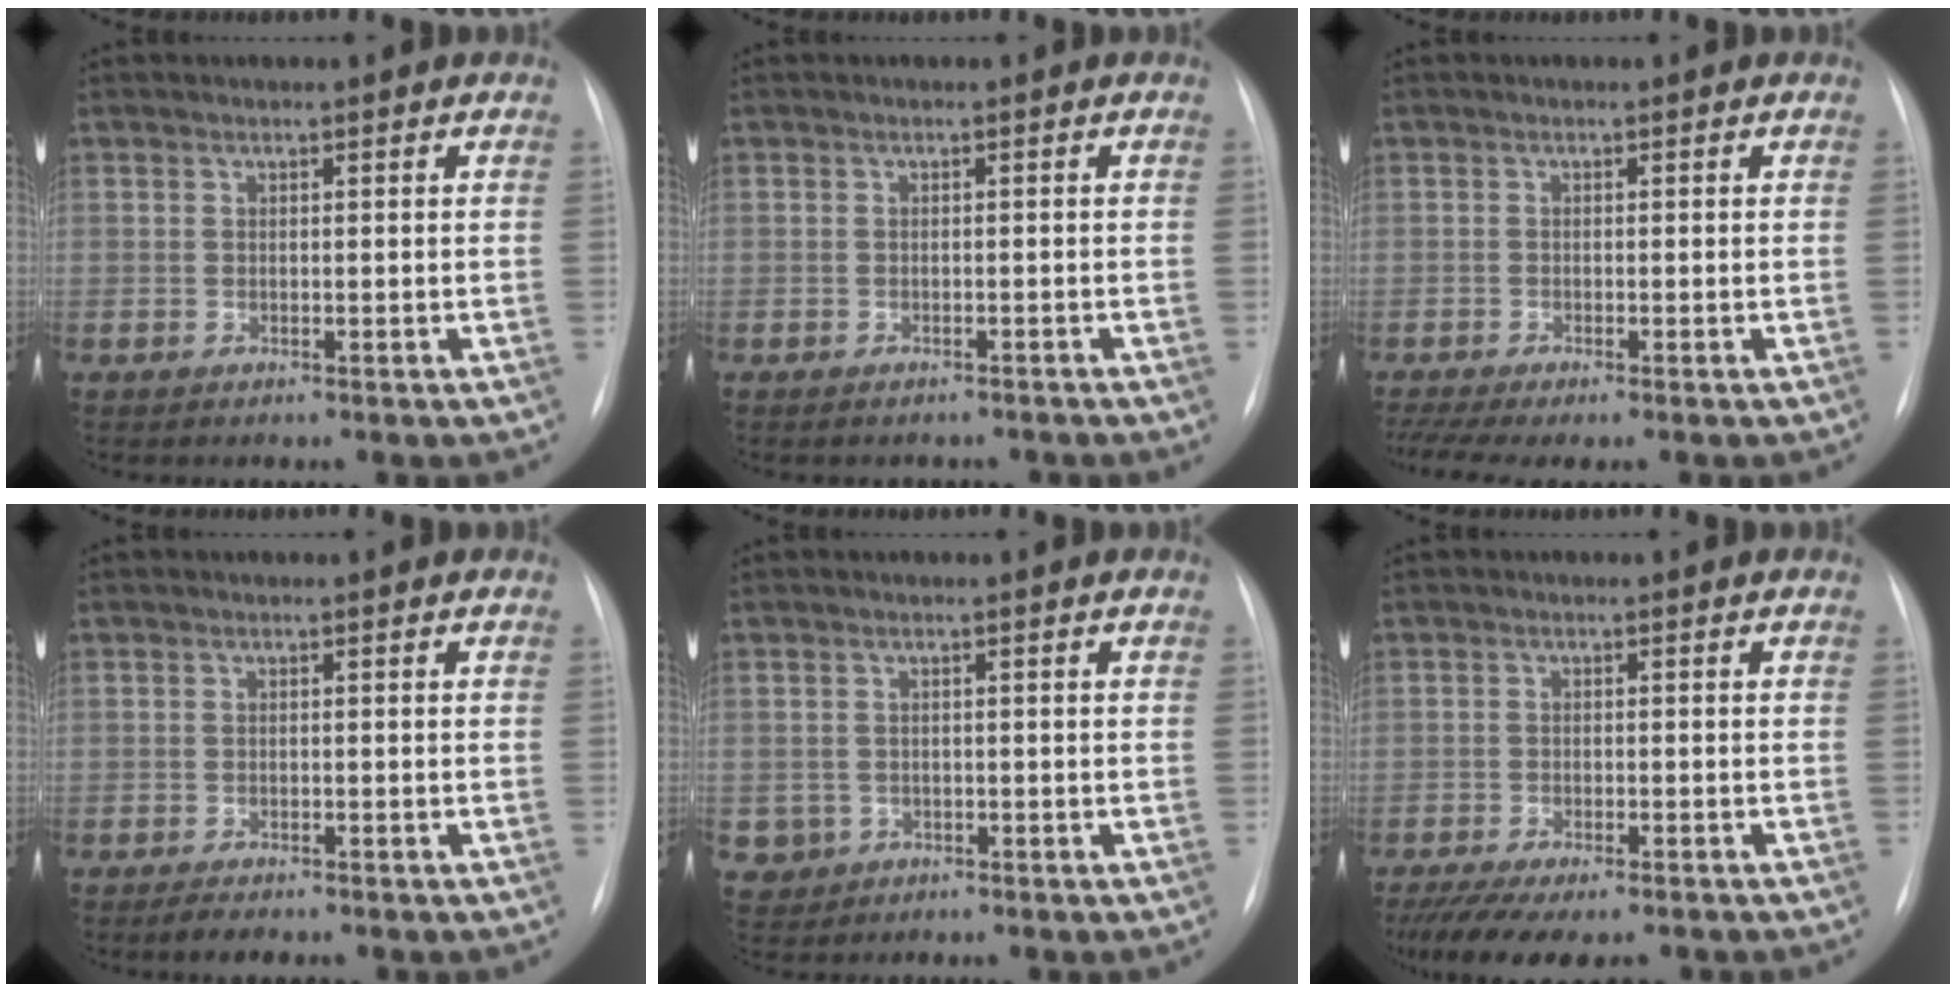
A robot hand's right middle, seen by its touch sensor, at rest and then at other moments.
{"total": 3.0, "force": [-2.8, 0.9, 0.6], "torque": [-0.004, -0.001, -0.032]}
{"total": 5.8, "force": [-4.4, 0.8, 3.7], "torque": [-0.072, -0.007, -0.074]}
{"total": 2.3, "force": [-1.9, 0.6, 1.1], "torque": [-0.029, -0.007, -0.023]}
{"total": 3.2, "force": [-1.2, 3.0, 0.1], "torque": [-0.006, 0.005, -0.014]}
{"total": 11.9, "force": [-9.4, 3.6, 6.4], "torque": [-0.114, -0.014, -0.135]}